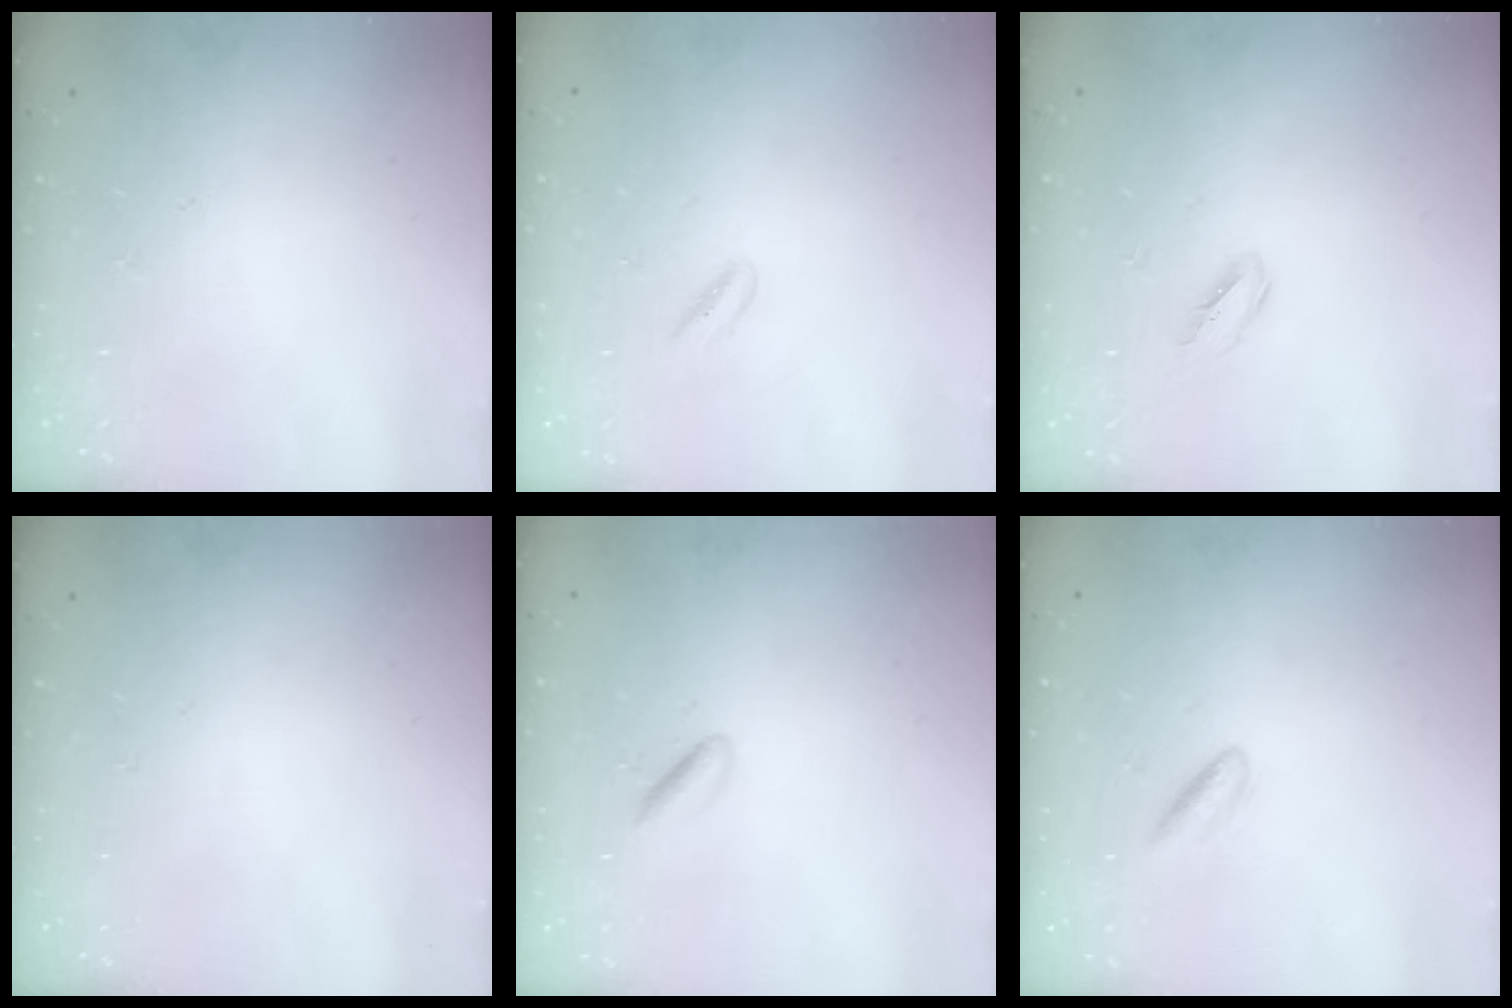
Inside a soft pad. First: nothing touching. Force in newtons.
{"total": 2.7, "press": 2.5, "slide": 0.9}
{"total": 2.2, "press": 2.1, "slide": 0.7}
{"total": 0.0}
{"total": 1.6, "press": 1.4, "slide": 0.7}
{"total": 1.8, "press": 1.6, "slide": 0.8}